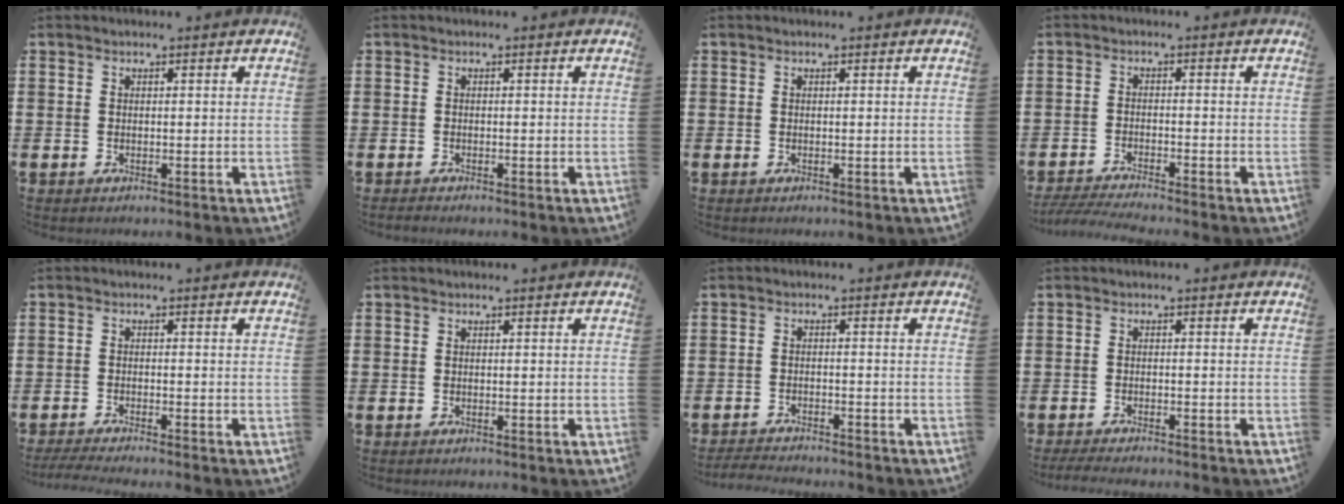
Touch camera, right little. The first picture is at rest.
{"total": 0.0}
{"total": 0.0}
{"total": 2.1, "force": [-1.9, -0.1, 0.8], "torque": [-0.011, 0.001, -0.037]}
{"total": 1.7, "force": [-1.4, 0.0, 1.0], "torque": [-0.014, 0.001, -0.026]}
{"total": 0.0}
{"total": 2.2, "force": [-2.2, 0.0, 0.2], "torque": [-0.005, 0.004, -0.047]}
{"total": 1.6, "force": [-1.4, 0.0, 0.7], "torque": [-0.012, 0.002, -0.028]}